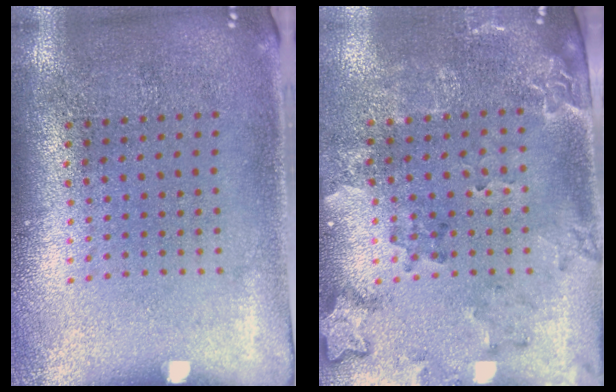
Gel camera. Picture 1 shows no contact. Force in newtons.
{"total": 1.9, "press": 1.7, "slide": 1.0}